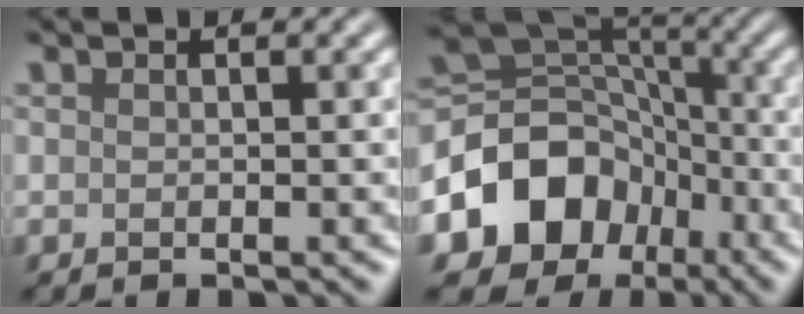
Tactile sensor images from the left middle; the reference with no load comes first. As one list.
[{"total": 9.6, "force": [-3.7, 7.7, 4.3], "torque": [-0.064, 0.006, -0.074]}]